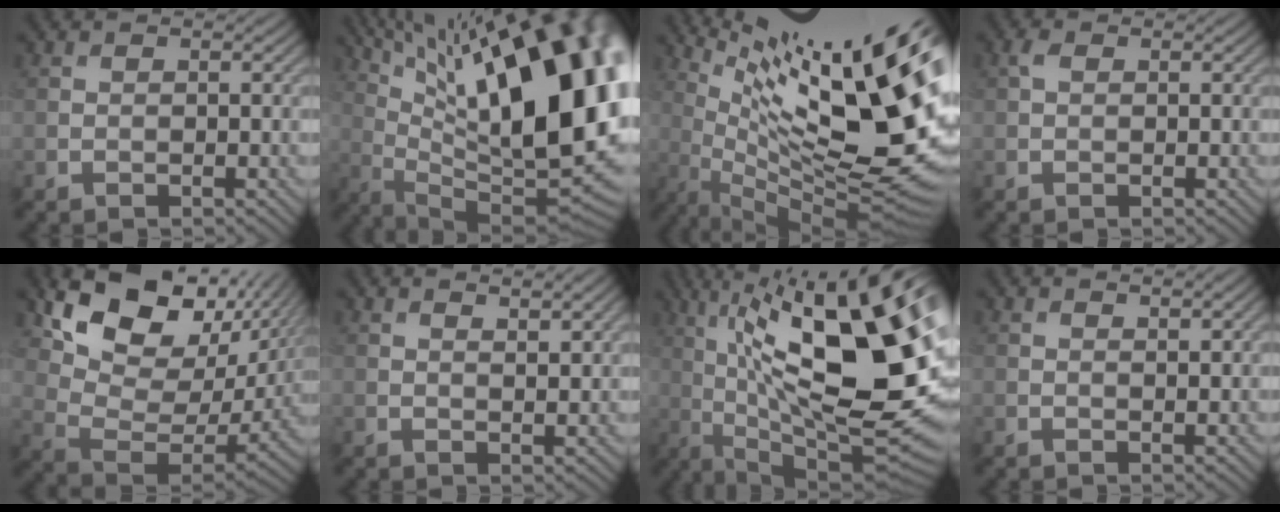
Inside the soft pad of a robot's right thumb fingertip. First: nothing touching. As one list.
[{"total": 21.5, "force": [7.9, 7.4, 18.6], "torque": [-0.254, 0.044, 0.129]}, {"total": 20.2, "force": [6.9, 4.9, 18.4], "torque": [-0.257, 0.020, 0.126]}, {"total": 0.6, "force": [0.2, 0.4, 0.4], "torque": [-0.012, 0.001, 0.003]}, {"total": 14.5, "force": [7.7, 8.1, 9.3], "torque": [-0.179, 0.005, 0.152]}, {"total": 2.5, "force": [1.8, 0.1, 1.7], "torque": [-0.026, -0.006, 0.036]}, {"total": 19.6, "force": [3.5, 6.1, 18.3], "torque": [-0.297, 0.028, 0.079]}, {"total": 1.0, "force": [0.9, -0.2, 0.5], "torque": [-0.013, -0.004, 0.020]}]